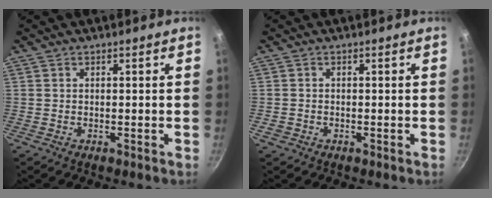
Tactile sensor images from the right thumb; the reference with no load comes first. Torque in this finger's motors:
{"motor_torque": [-0.38, -0.05, -0.22, 0.05, 0.04]}